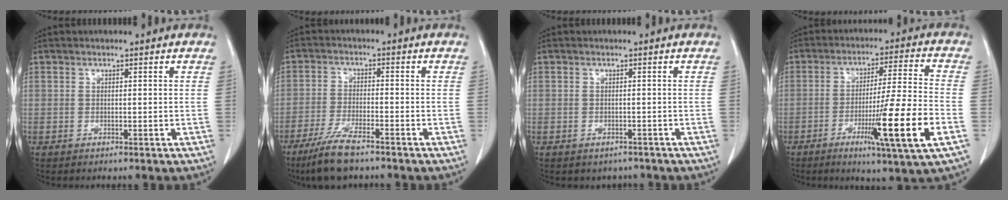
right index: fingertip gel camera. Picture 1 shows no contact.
{"total": 8.0, "force": [-6.0, 1.2, 5.2], "torque": [-0.102, -0.019, -0.103]}
{"total": 2.6, "force": [-2.2, 1.3, 0.3], "torque": [-0.007, 0.003, -0.025]}
{"total": 14.7, "force": [-5.4, -1.2, 13.7], "torque": [-0.234, -0.023, -0.090]}